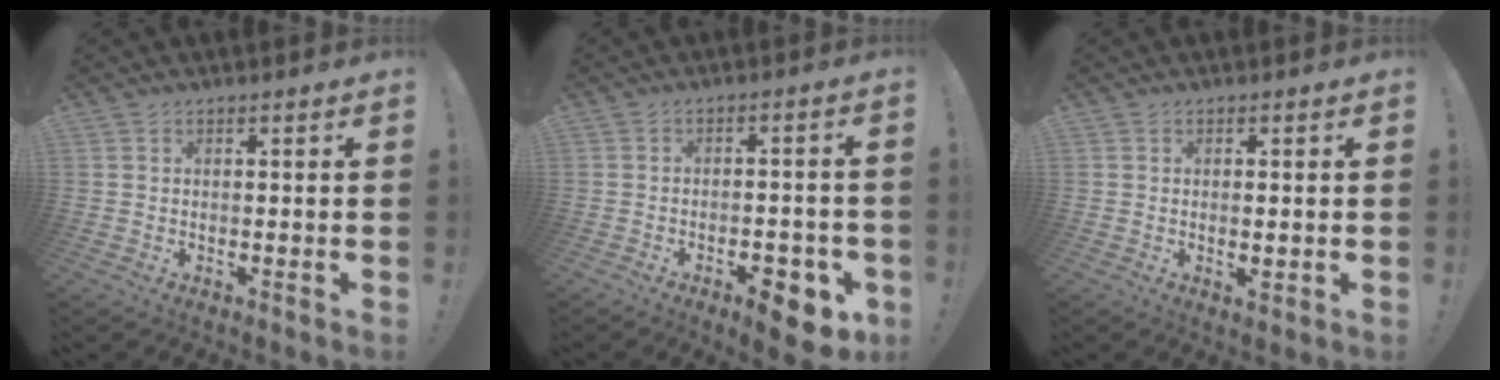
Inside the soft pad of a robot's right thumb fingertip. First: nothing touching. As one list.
[{"total": 9.3, "force": [-4.9, 4.1, 6.8], "torque": [-0.069, 0.032, -0.077]}, {"total": 2.0, "force": [0.2, 0.6, 1.9], "torque": [-0.016, -0.004, 0.002]}]